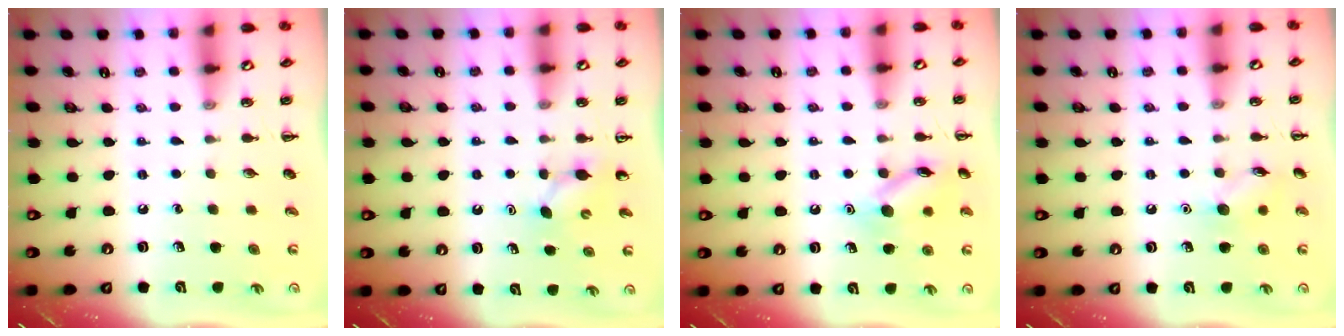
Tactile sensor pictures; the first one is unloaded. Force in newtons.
{"total": 3.7, "press": 3.6, "slide": 1.2}
{"total": 11.8, "press": 11.8, "slide": 0.5}
{"total": 6.9, "press": 6.8, "slide": 1.3}